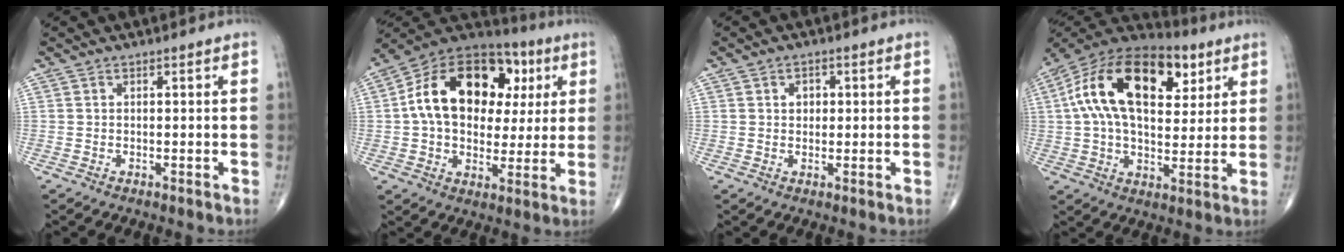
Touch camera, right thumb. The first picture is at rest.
{"total": 22.5, "force": [4.5, 15.0, 16.2], "torque": [-0.233, 0.023, 0.066]}
{"total": 2.5, "force": [0.6, 2.0, 1.4], "torque": [-0.007, 0.001, 0.008]}
{"total": 23.8, "force": [7.5, 13.2, 18.3], "torque": [-0.311, 0.014, 0.116]}